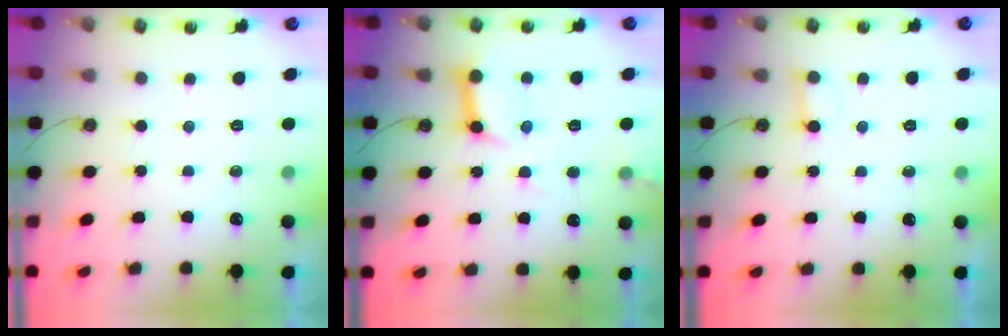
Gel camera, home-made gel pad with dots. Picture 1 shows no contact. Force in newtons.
{"total": 10.9, "press": 10.8, "slide": 1.5}
{"total": 3.9, "press": 3.9, "slide": 0.4}